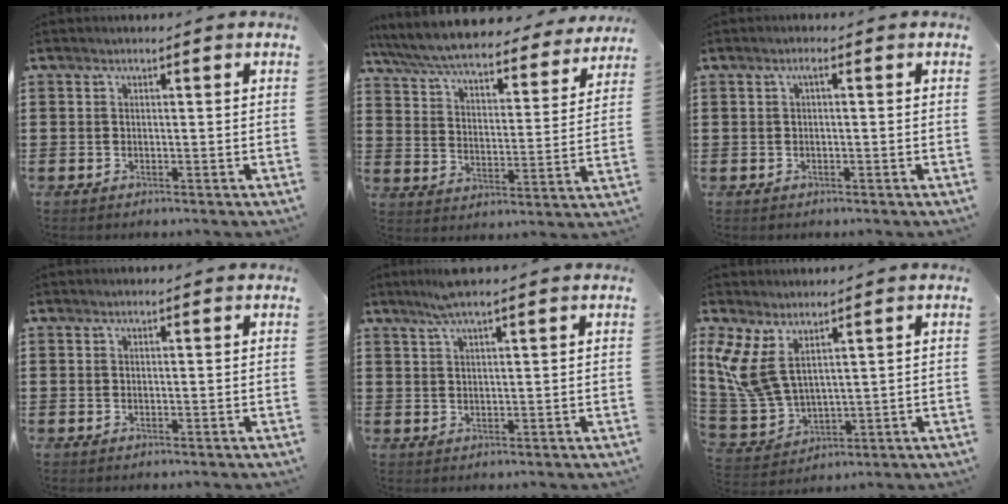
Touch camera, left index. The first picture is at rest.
{"total": 6.8, "force": [6.4, 0.4, 2.1], "torque": [-0.071, -0.042, 0.109]}
{"total": 1.2, "force": [-0.1, 0.2, 1.1], "torque": [-0.022, 0.003, -0.003]}
{"total": 0.0}
{"total": 3.9, "force": [2.8, 0.1, 2.7], "torque": [-0.059, 0.002, 0.050]}
{"total": 8.4, "force": [4.0, 4.2, 6.1], "torque": [-0.163, -0.021, 0.071]}